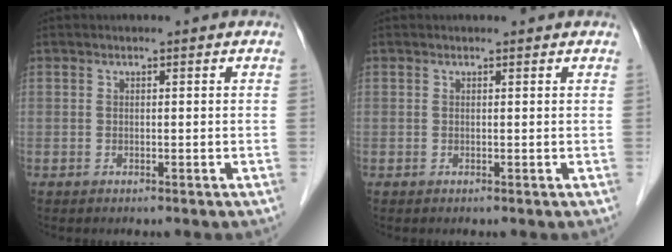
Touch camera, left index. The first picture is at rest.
{"total": 0.8, "force": [0.8, 0.2, 0.0], "torque": [-0.010, 0.004, 0.006]}